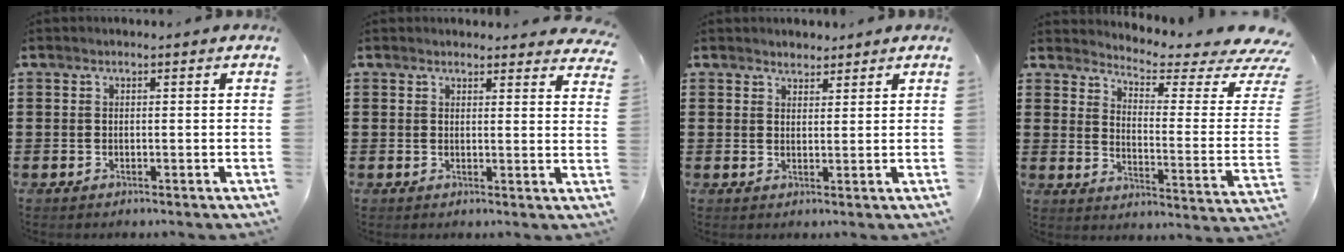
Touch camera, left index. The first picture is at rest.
{"total": 2.3, "force": [2.3, 0.3, 0.2], "torque": [-0.003, -0.008, 0.042]}
{"total": 2.1, "force": [1.9, 0.7, -0.1], "torque": [-0.002, 0.002, 0.038]}
{"total": 4.0, "force": [3.1, 0.6, 2.4], "torque": [-0.050, -0.043, 0.045]}